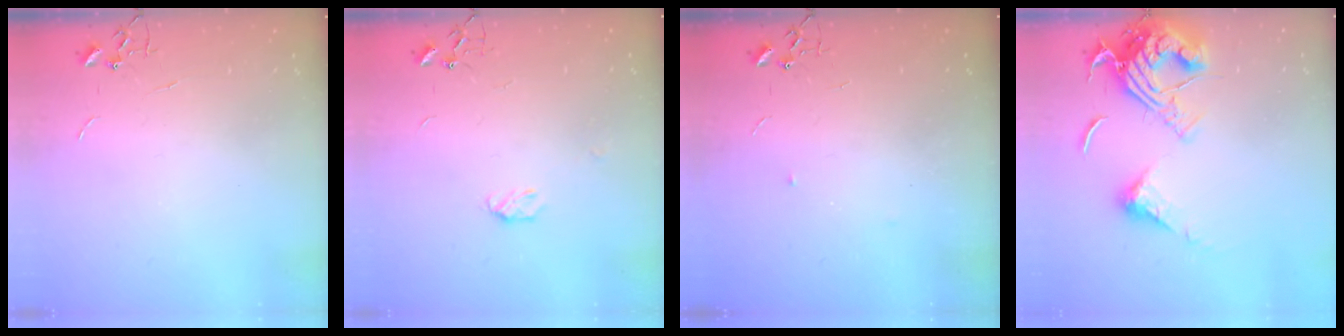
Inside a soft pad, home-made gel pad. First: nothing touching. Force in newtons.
{"total": 4.7, "press": 4.6, "slide": 0.7}
{"total": 3.1, "press": 3.0, "slide": 0.6}
{"total": 18.9, "press": 18.8, "slide": 2.2}